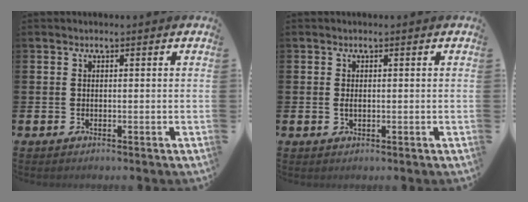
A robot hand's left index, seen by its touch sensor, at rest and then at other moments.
{"total": 0.8, "force": [0.0, 0.4, 0.7], "torque": [-0.014, 0.004, -0.002]}